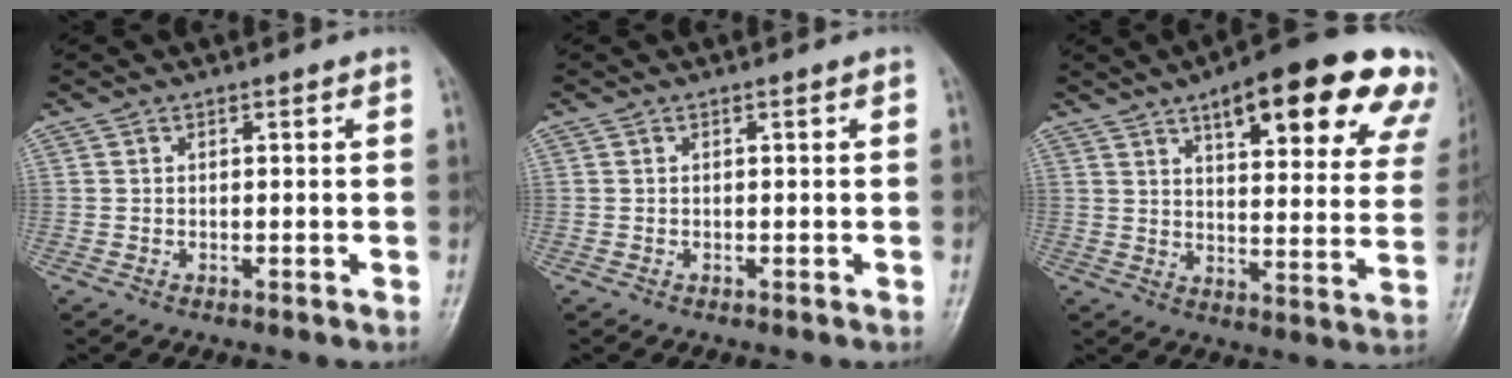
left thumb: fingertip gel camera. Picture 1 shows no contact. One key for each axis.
{"total": 0.0}
{"total": 25.8, "fx": 15.2, "fy": 8.3, "fz": 19.1, "tx": -0.213, "ty": -0.032, "tz": 0.189}